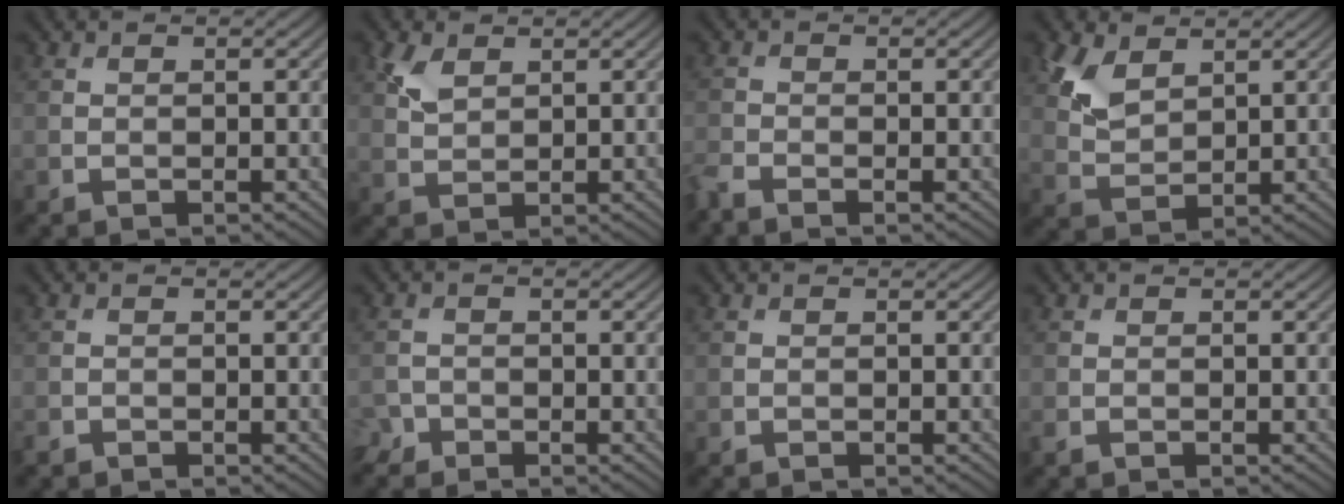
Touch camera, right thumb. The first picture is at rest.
{"total": 3.4, "force": [1.9, 1.9, 2.1], "torque": [-0.057, 0.002, 0.040]}
{"total": 2.0, "force": [-1.7, 0.3, 0.9], "torque": [-0.027, -0.011, -0.047]}
{"total": 5.4, "force": [2.9, 3.1, 3.4], "torque": [-0.086, -0.001, 0.063]}
{"total": 0.7, "force": [-0.6, 0.3, 0.1], "torque": [-0.003, -0.004, -0.014]}
{"total": 1.6, "force": [-1.4, 0.8, 0.2], "torque": [-0.006, -0.003, -0.035]}
{"total": 0.0}
{"total": 0.8, "force": [-0.6, 0.4, 0.4], "torque": [-0.012, -0.004, -0.013]}